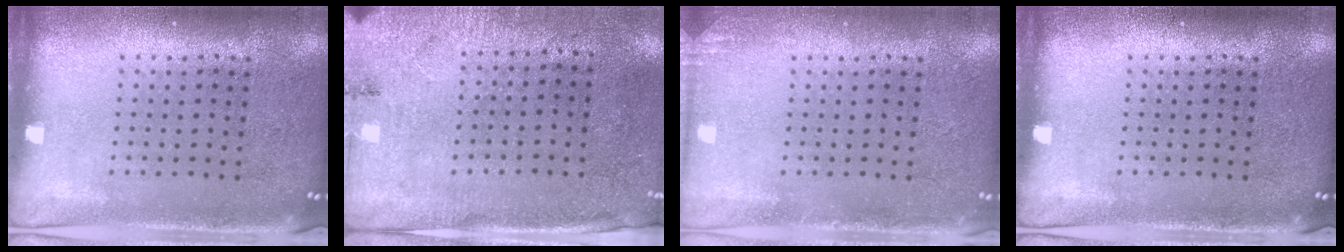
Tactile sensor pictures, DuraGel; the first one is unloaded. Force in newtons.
{"total": 2.7, "press": 2.2, "slide": 1.6}
{"total": 1.1, "press": 1.1, "slide": 0.1}
{"total": 0.0}